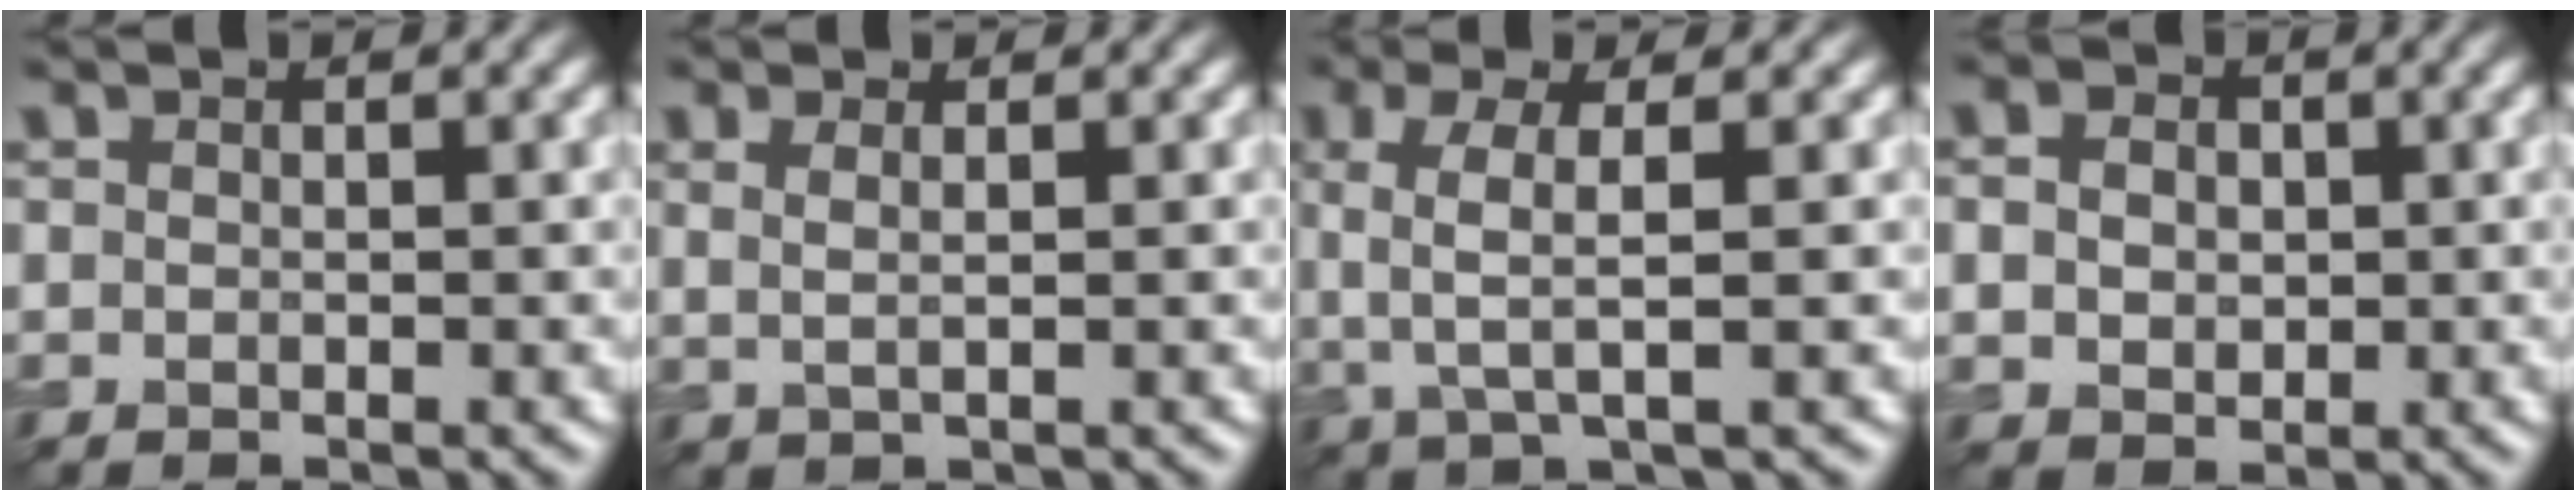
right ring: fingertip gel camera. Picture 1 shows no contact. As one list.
[{"total": 1.8, "force": [0.7, 0.7, 1.5], "torque": [-0.022, -0.007, 0.009]}, {"total": 3.8, "force": [0.5, 1.1, 3.6], "torque": [-0.079, 0.003, 0.010]}, {"total": 3.3, "force": [0.3, 2.6, 1.9], "torque": [-0.040, 0.004, -0.001]}]